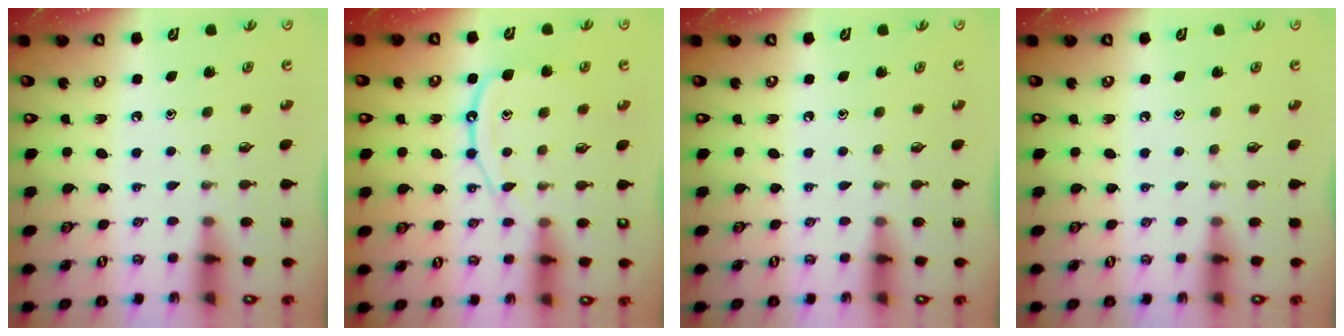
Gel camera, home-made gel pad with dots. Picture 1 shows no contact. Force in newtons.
{"total": 11.0, "press": 11.0, "slide": 0.7}
{"total": 0.0}
{"total": 2.9, "press": 2.9, "slide": 0.5}